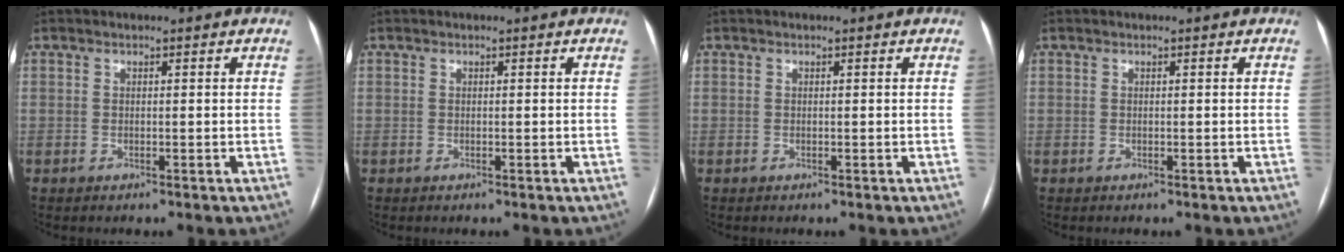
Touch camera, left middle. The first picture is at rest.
{"total": 0.0}
{"total": 0.0}
{"total": 0.0}